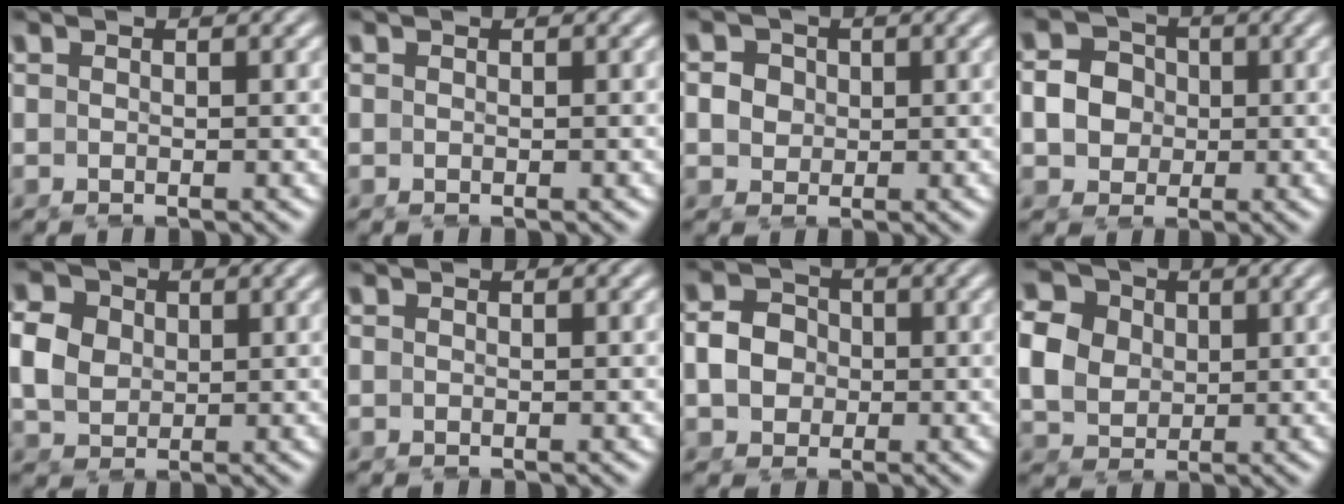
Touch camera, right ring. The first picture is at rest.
{"total": 0.0}
{"total": 3.1, "force": [0.7, 2.9, 1.1], "torque": [-0.029, -0.011, 0.017]}
{"total": 5.5, "force": [0.2, 5.1, 2.0], "torque": [-0.059, -0.022, 0.011]}
{"total": 5.2, "force": [1.0, 4.5, 2.4], "torque": [-0.062, -0.011, 0.025]}
{"total": 0.0}
{"total": 3.9, "force": [-0.2, 3.4, 1.8], "torque": [-0.043, -0.016, 0.005]}
{"total": 9.0, "force": [1.9, 7.8, 4.1], "torque": [-0.096, -0.007, 0.032]}